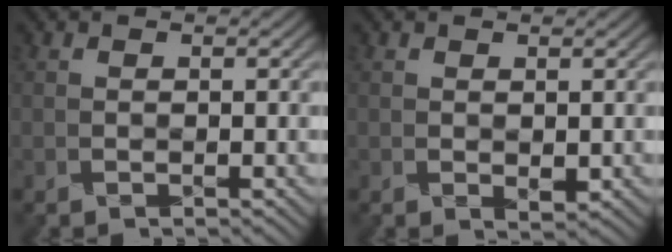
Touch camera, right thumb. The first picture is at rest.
{"total": 1.0, "force": [0.1, 0.5, 0.9], "torque": [-0.017, -0.007, 0.004]}